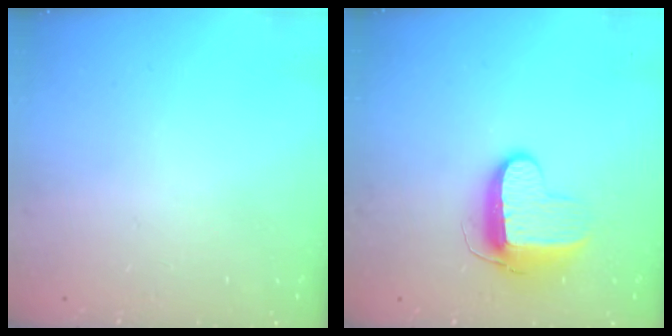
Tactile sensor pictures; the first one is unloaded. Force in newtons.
{"total": 10.3, "press": 10.3, "slide": 1.0}